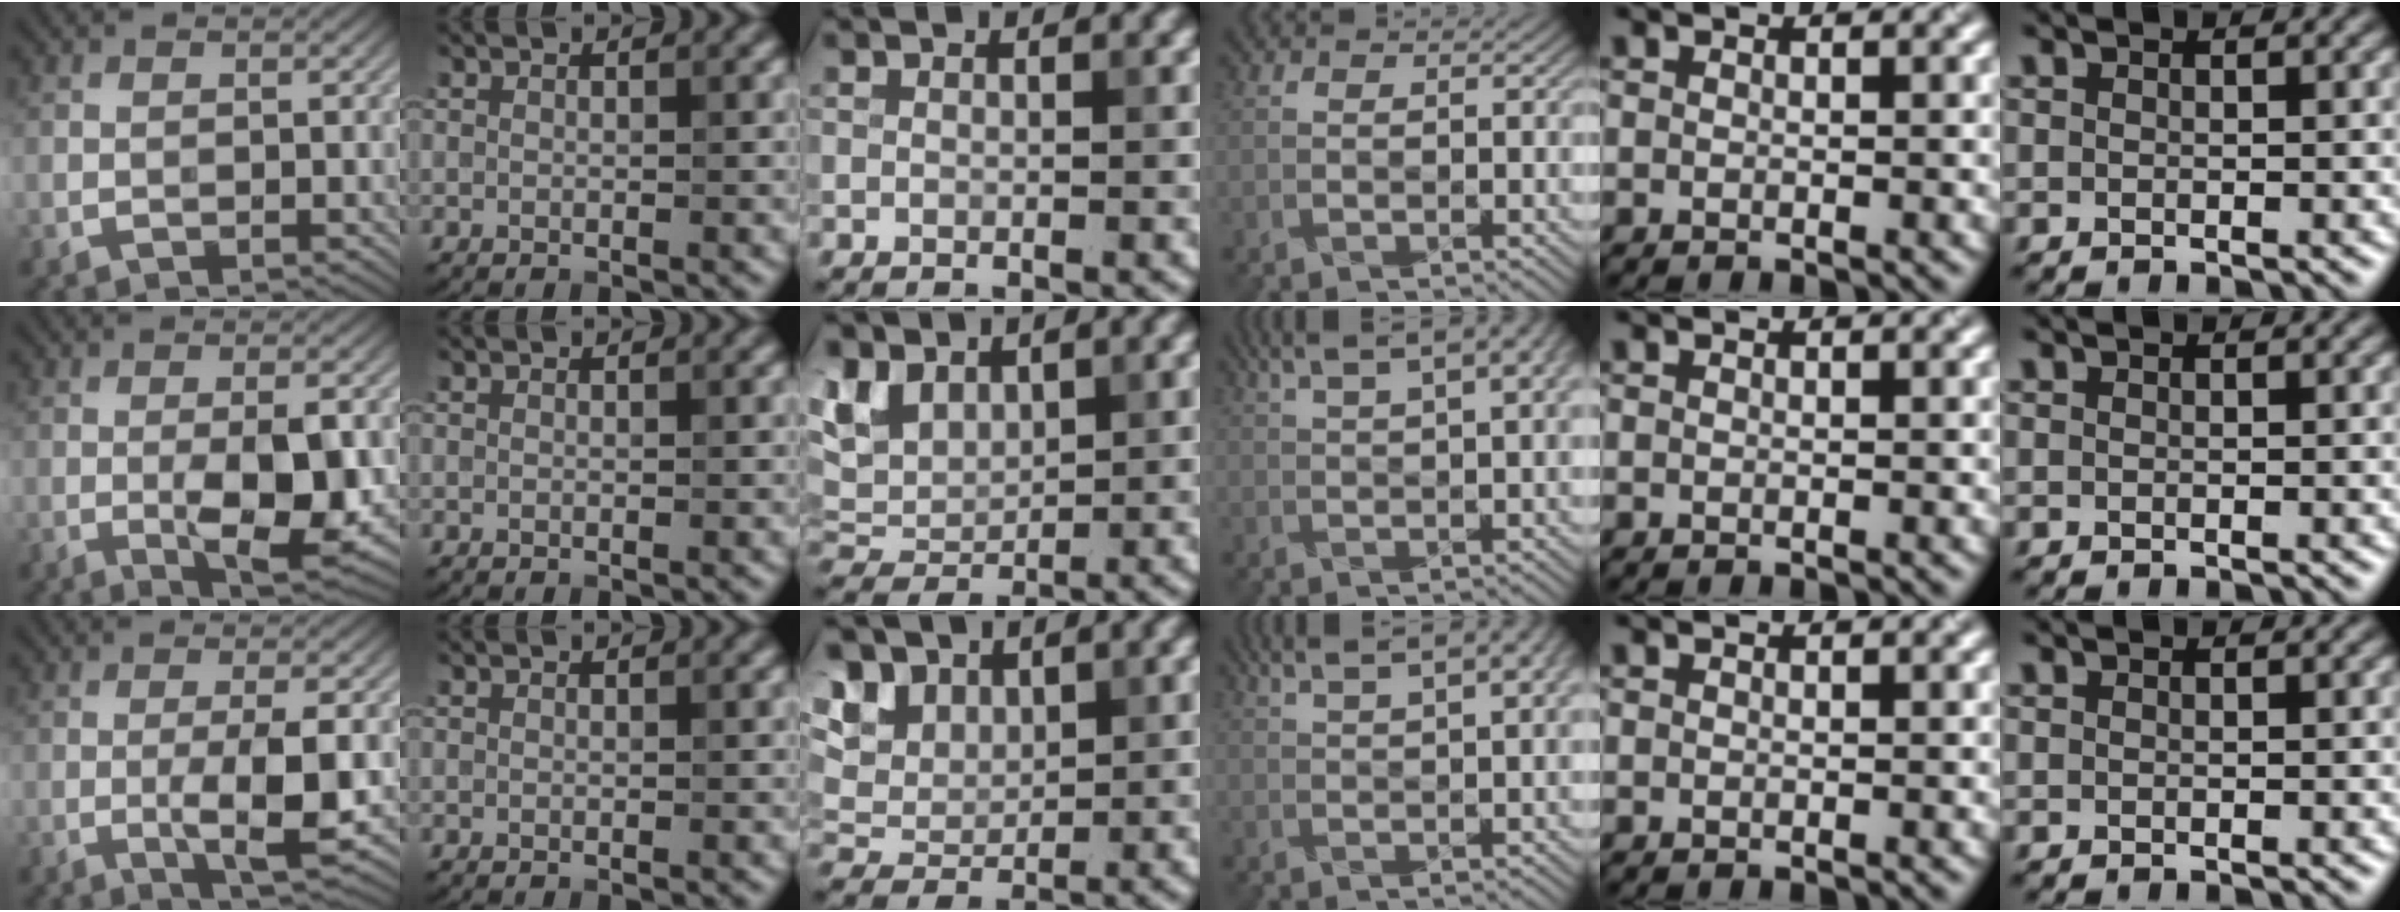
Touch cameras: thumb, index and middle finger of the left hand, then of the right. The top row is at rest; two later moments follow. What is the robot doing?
{"motion": "wrap", "object": "netting"}